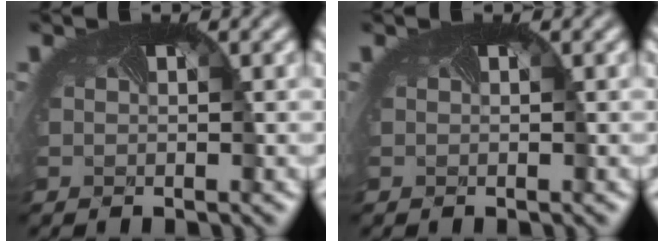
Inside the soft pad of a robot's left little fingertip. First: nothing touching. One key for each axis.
{"total": 0.0}